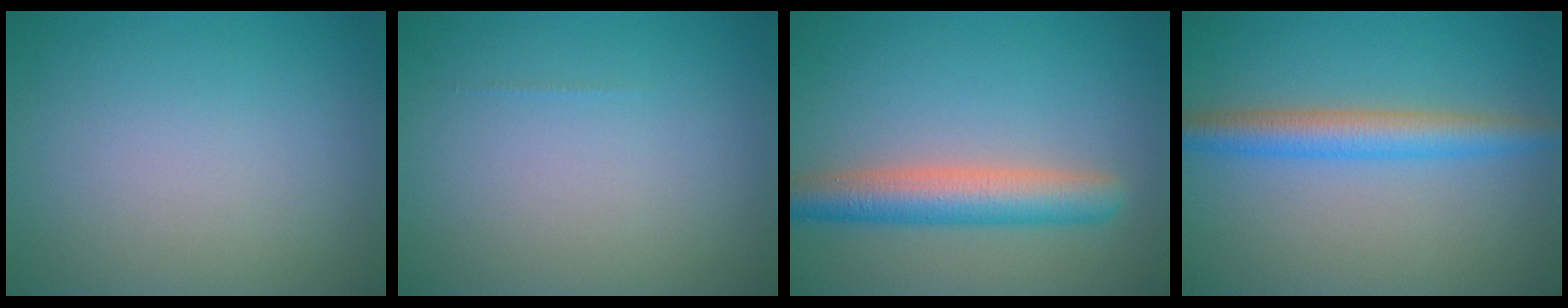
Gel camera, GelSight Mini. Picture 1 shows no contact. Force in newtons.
{"total": 0.0}
{"total": 5.0, "press": 5.0, "slide": 0.3}
{"total": 3.9, "press": 3.9, "slide": 0.0}